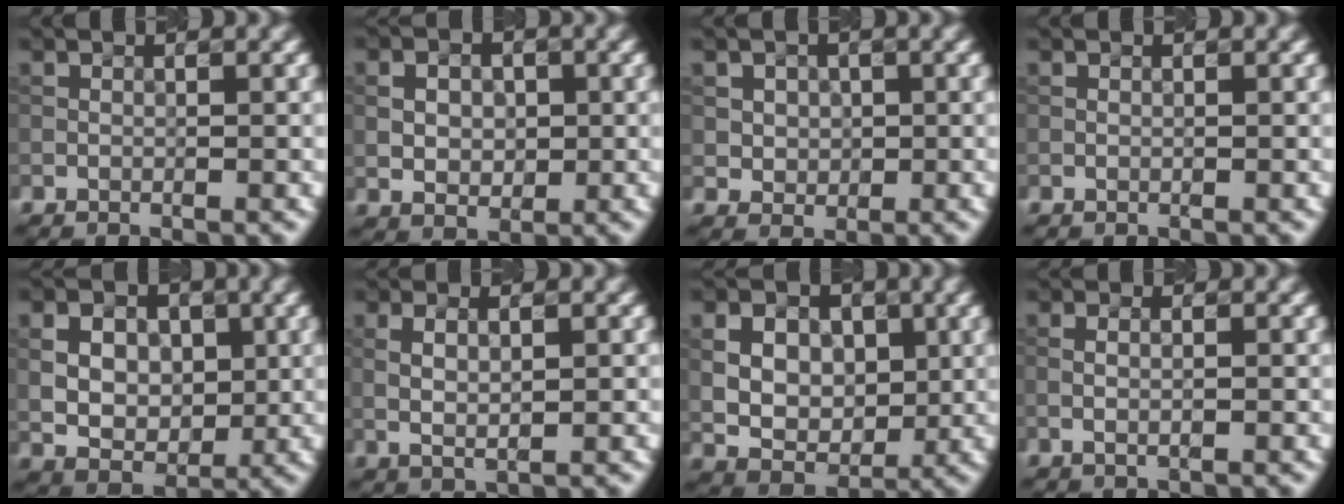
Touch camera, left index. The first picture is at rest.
{"total": 3.3, "force": [0.4, 2.5, 2.2], "torque": [-0.042, 0.000, 0.005]}
{"total": 2.5, "force": [0.8, 2.1, 1.1], "torque": [-0.018, 0.006, 0.014]}
{"total": 0.0}
{"total": 5.9, "force": [1.0, 4.5, 3.8], "torque": [-0.072, -0.001, 0.019]}
{"total": 2.5, "force": [0.4, 1.0, 2.2], "torque": [-0.049, -0.001, 0.011]}
{"total": 7.2, "force": [1.5, 5.4, 4.4], "torque": [-0.073, 0.010, 0.022]}
{"total": 1.3, "force": [-0.1, 0.5, 1.3], "torque": [-0.025, -0.002, -0.005]}